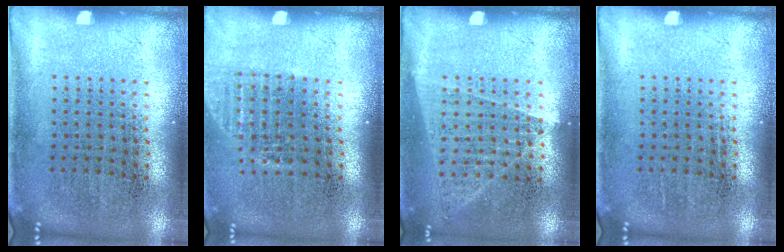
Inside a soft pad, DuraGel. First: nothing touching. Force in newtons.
{"total": 1.1, "press": 1.0, "slide": 0.4}
{"total": 1.0, "press": 1.0, "slide": 0.1}
{"total": 0.0}